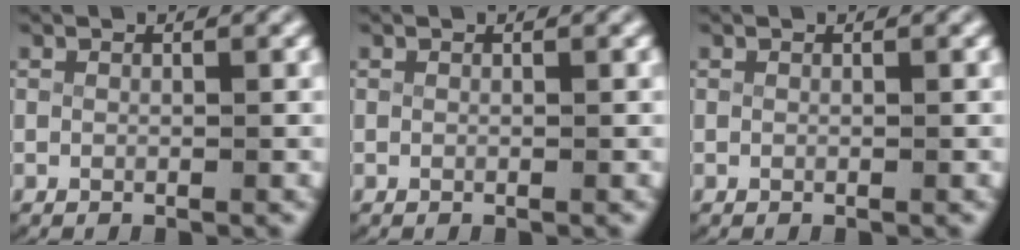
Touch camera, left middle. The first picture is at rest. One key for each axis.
{"total": 0.0}
{"total": 0.0}